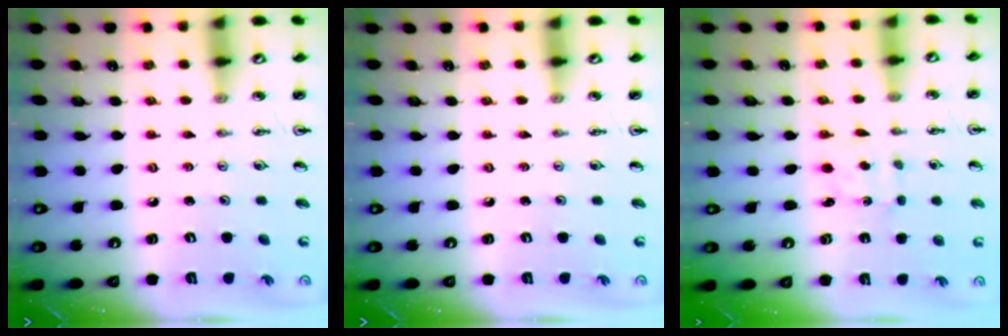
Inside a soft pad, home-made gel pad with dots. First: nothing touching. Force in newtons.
{"total": 0.0}
{"total": 2.8, "press": 2.8, "slide": 0.5}